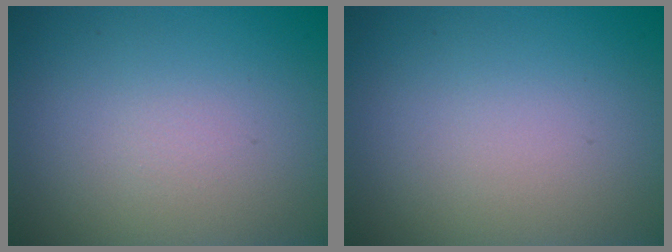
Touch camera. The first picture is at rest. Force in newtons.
{"total": 0.0}